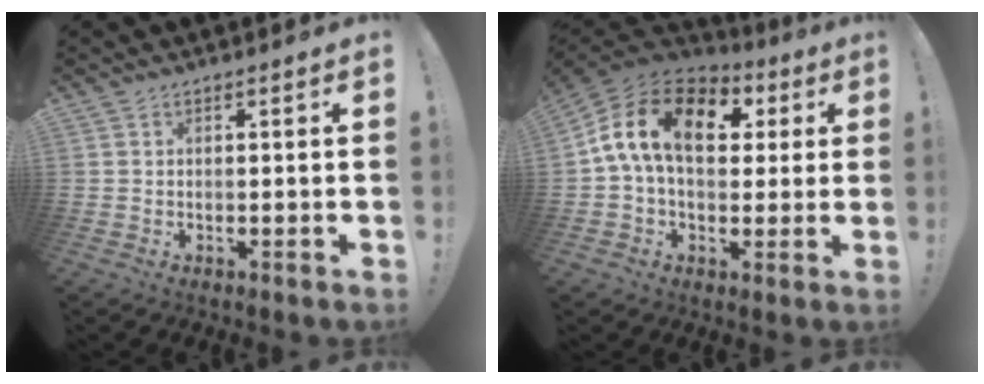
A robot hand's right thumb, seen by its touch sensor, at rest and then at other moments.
{"total": 17.2, "force": [4.1, 10.7, 12.9], "torque": [-0.216, 0.008, 0.072]}